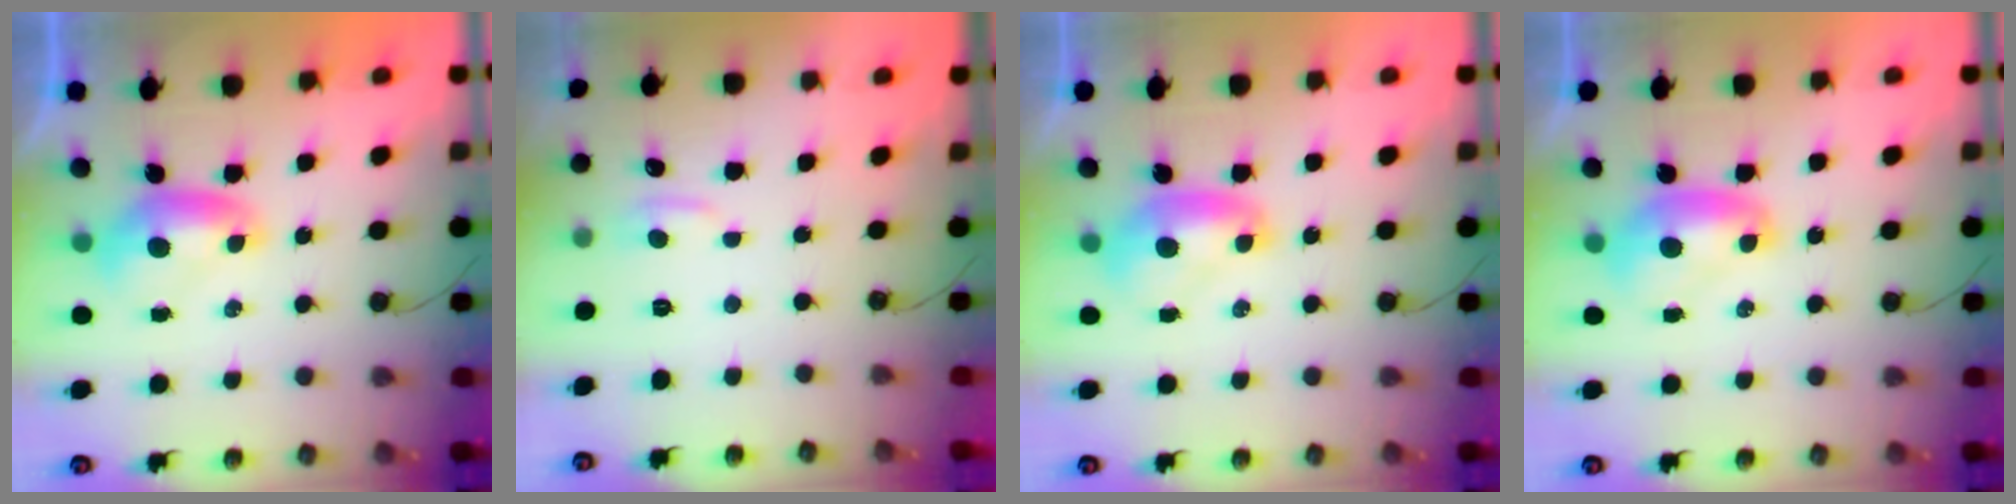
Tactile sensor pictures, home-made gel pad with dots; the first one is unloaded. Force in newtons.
{"total": 1.0, "press": 0.4, "slide": 0.9}
{"total": 1.6, "press": 1.6, "slide": 0.2}
{"total": 1.8, "press": 1.8, "slide": 0.2}